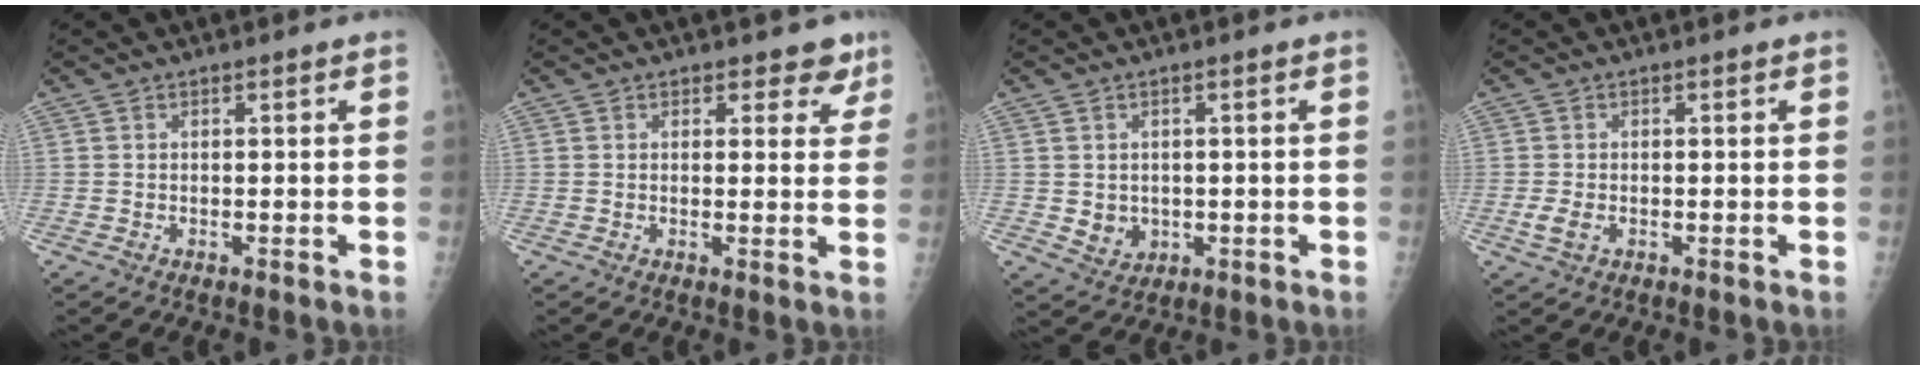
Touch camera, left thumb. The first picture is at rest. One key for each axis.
{"total": 4.2, "fx": 3.1, "fy": 2.6, "fz": 1.2, "tx": 0.023, "ty": -0.017, "tz": 0.028}
{"total": 3.8, "fx": -0.1, "fy": 3.4, "fz": 1.8, "tx": -0.015, "ty": -0.003, "tz": 0.012}
{"total": 2.4, "fx": -0.5, "fy": 1.5, "fz": 1.8, "tx": -0.042, "ty": -0.003, "tz": -0.011}